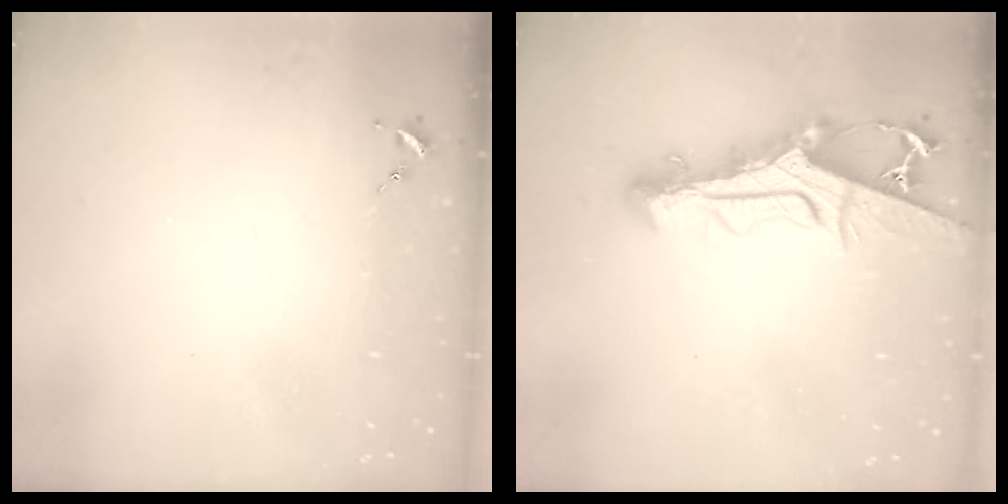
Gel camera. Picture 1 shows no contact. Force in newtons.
{"total": 13.1, "press": 13.1, "slide": 1.2}